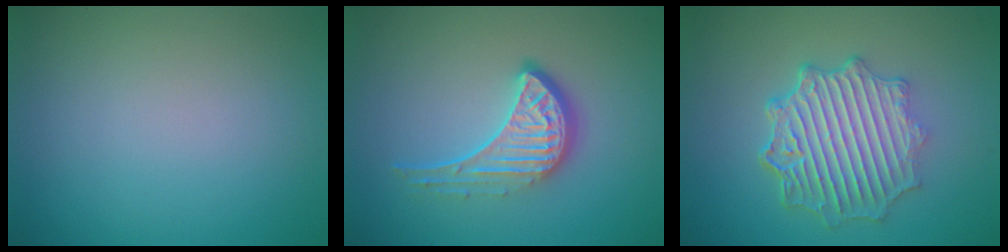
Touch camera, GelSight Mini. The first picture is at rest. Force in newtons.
{"total": 4.6, "press": 3.3, "slide": 3.2}
{"total": 6.6, "press": 5.1, "slide": 4.1}